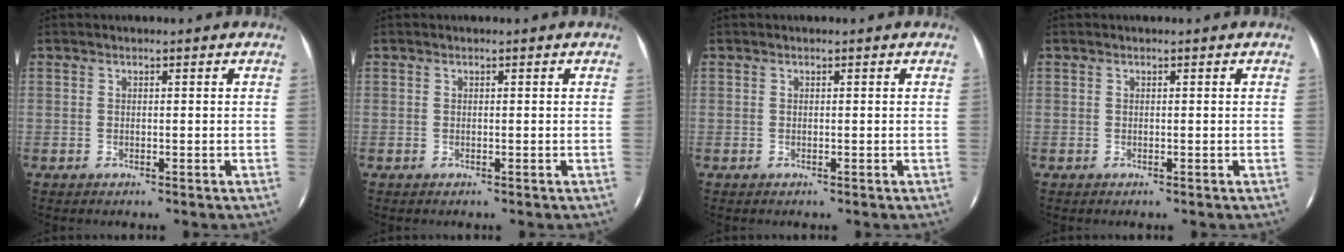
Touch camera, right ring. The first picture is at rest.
{"total": 0.0}
{"total": 0.0}
{"total": 0.0}